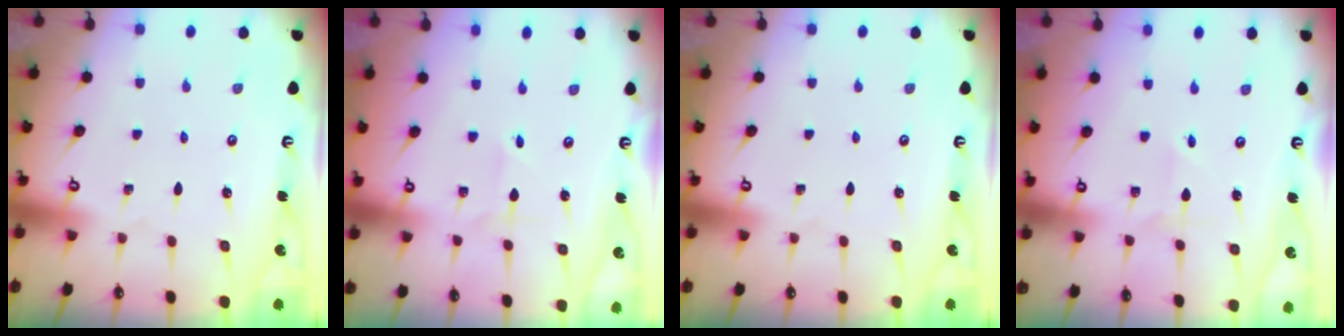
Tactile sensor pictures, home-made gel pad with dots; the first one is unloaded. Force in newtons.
{"total": 1.2, "press": 1.2, "slide": 0.2}
{"total": 0.0}
{"total": 2.7, "press": 2.5, "slide": 0.9}